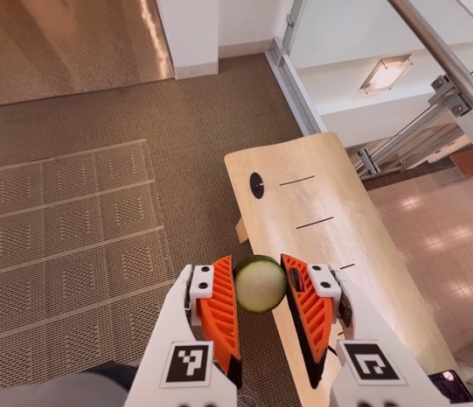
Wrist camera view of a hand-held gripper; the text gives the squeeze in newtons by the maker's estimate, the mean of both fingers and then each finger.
{"total": 10.1, "left": 10.2, "right": 10.0}